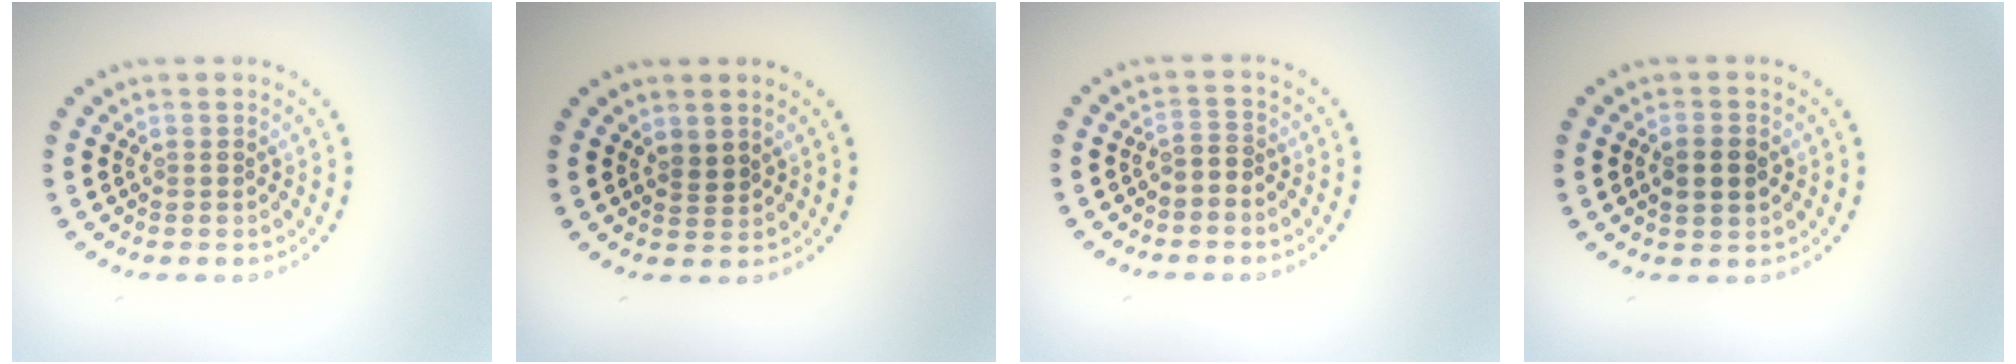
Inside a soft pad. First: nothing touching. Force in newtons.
{"total": 1.2, "press": 1.0, "slide": 0.7}
{"total": 1.1, "press": 0.9, "slide": 0.7}
{"total": 2.3, "press": 2.3, "slide": 0.2}